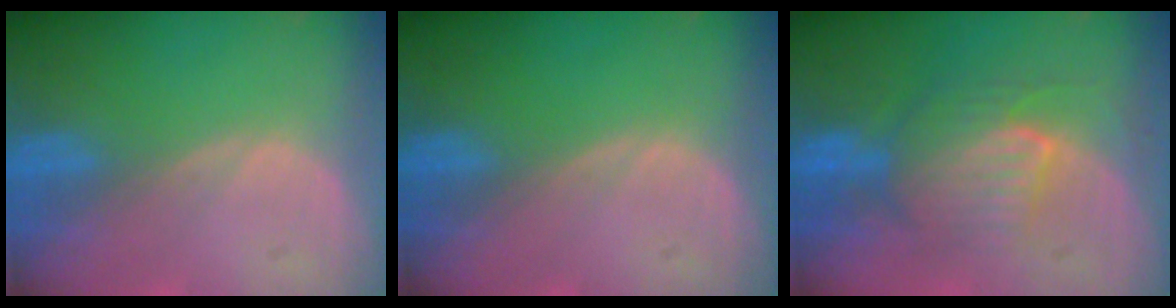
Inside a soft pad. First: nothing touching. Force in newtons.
{"total": 0.0}
{"total": 7.7, "press": 7.7, "slide": 0.1}